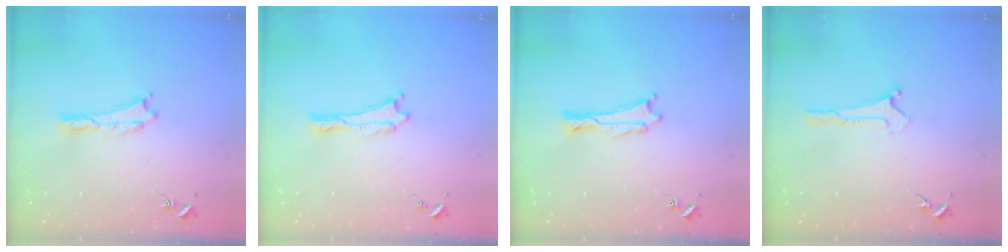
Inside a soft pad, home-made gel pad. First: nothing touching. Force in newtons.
{"total": 0.0}
{"total": 0.0}
{"total": 0.0}